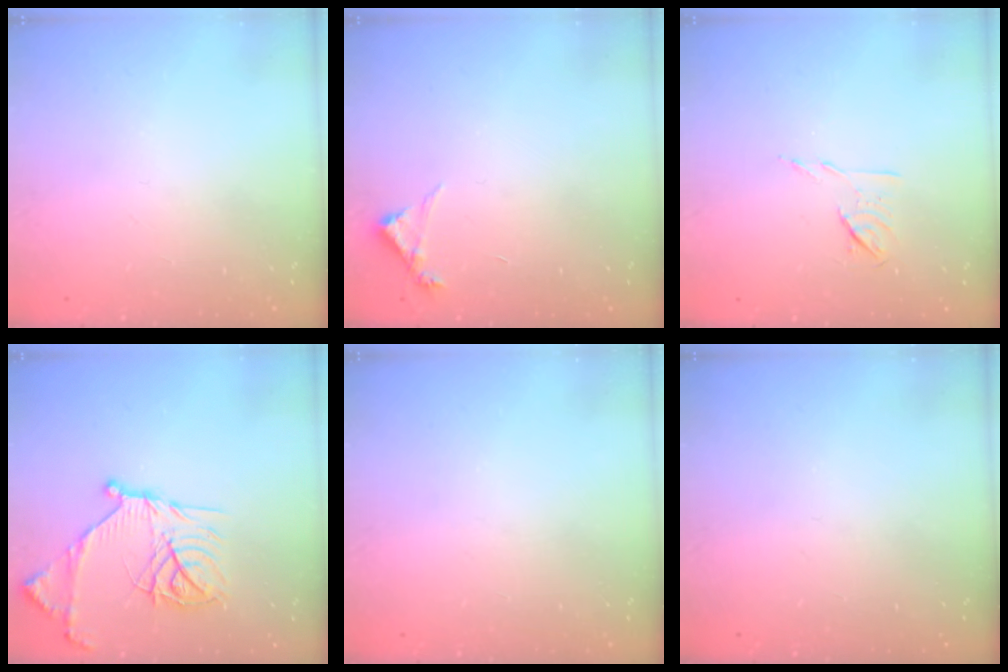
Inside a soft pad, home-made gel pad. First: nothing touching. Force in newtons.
{"total": 5.0, "press": 5.0, "slide": 0.5}
{"total": 6.4, "press": 6.3, "slide": 1.2}
{"total": 19.2, "press": 19.1, "slide": 1.7}
{"total": 0.0}
{"total": 0.0}